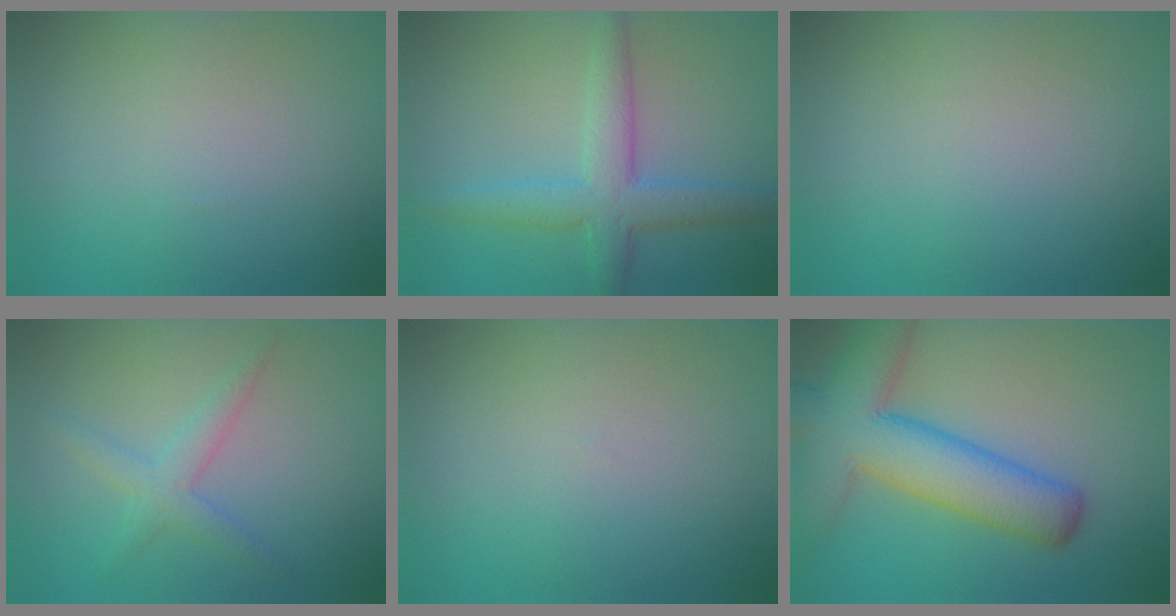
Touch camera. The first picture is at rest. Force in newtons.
{"total": 4.6, "press": 4.6, "slide": 0.1}
{"total": 0.0}
{"total": 2.4, "press": 2.4, "slide": 0.1}
{"total": 0.0}
{"total": 10.0, "press": 10.0, "slide": 0.6}